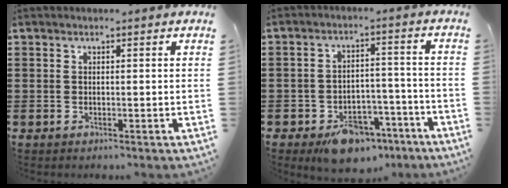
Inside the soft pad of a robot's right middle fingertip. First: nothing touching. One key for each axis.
{"total": 7.3, "fx": -5.8, "fy": 3.2, "fz": 3.0, "tx": -0.046, "ty": 0.027, "tz": -0.104}